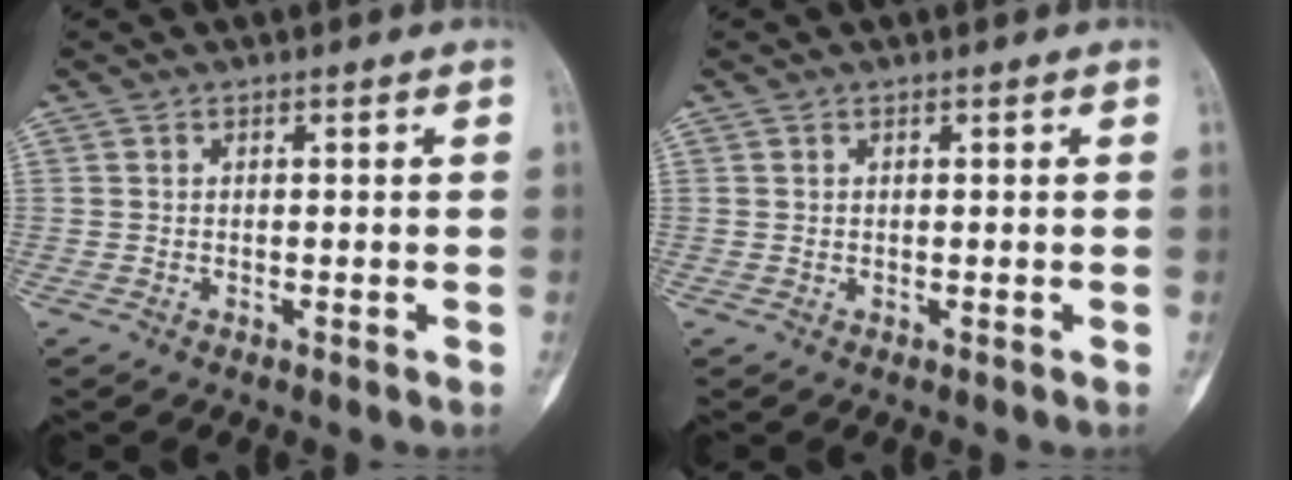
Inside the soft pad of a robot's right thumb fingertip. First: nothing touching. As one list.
[{"total": 0.0}]